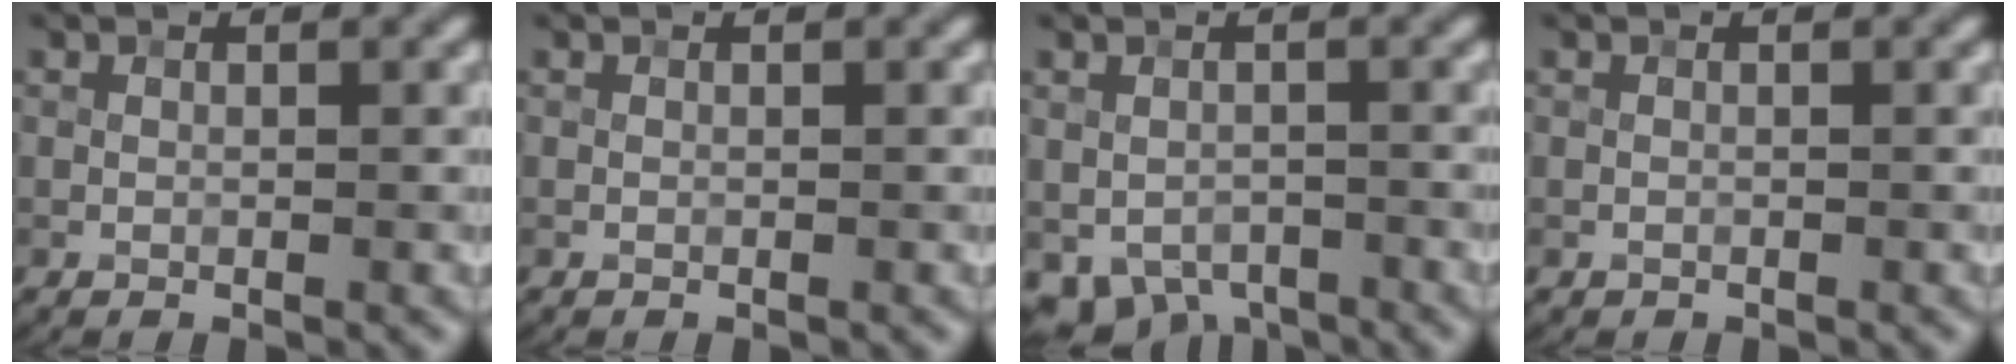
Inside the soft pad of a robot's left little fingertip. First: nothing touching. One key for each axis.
{"total": 0.0}
{"total": 3.6, "fx": -2.2, "fy": 2.5, "fz": 1.4, "tx": -0.016, "ty": -0.014, "tz": -0.030}
{"total": 0.0}